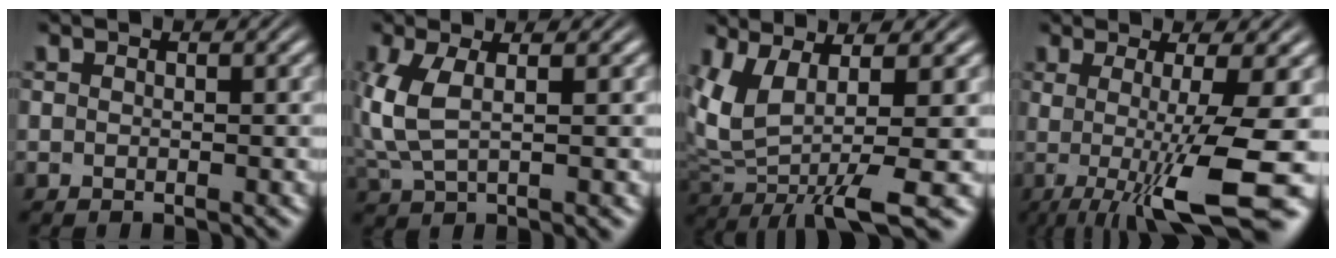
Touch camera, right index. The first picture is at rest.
{"total": 4.7, "force": [0.7, 2.3, 4.1], "torque": [-0.102, -0.007, 0.020]}
{"total": 10.3, "force": [-0.1, 6.3, 8.1], "torque": [-0.171, -0.016, 0.001]}
{"total": 9.6, "force": [-1.1, 2.5, 9.2], "torque": [-0.130, -0.011, -0.012]}